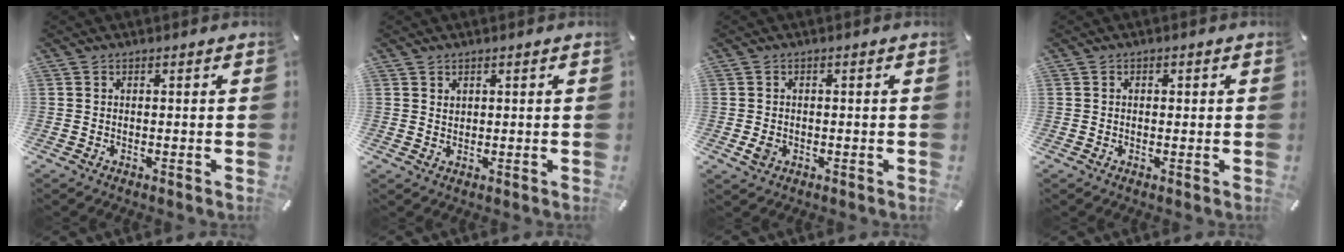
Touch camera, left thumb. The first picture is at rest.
{"total": 1.4, "force": [0.9, 1.1, 0.1], "torque": [0.005, -0.003, 0.016]}
{"total": 2.4, "force": [-0.6, 1.9, 1.4], "torque": [-0.031, 0.000, -0.011]}
{"total": 1.1, "force": [0.0, 0.9, 0.6], "torque": [-0.012, 0.006, -0.002]}